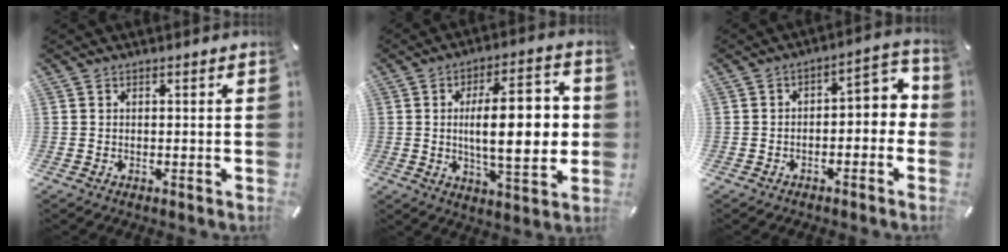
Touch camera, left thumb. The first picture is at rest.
{"total": 18.0, "force": [0.5, 7.0, 16.5], "torque": [-0.248, -0.002, 0.003]}
{"total": 4.8, "force": [-1.4, 2.8, 3.7], "torque": [-0.052, -0.002, -0.037]}